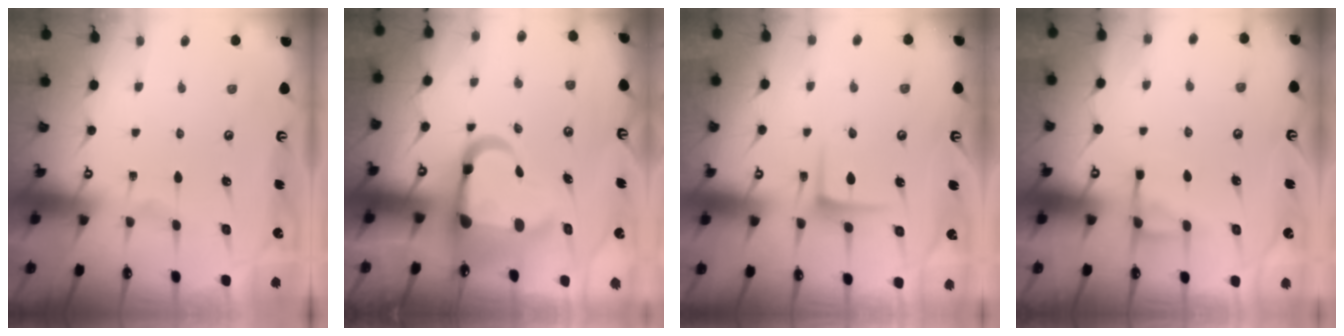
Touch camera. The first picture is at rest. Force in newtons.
{"total": 11.9, "press": 11.8, "slide": 1.7}
{"total": 6.6, "press": 6.6, "slide": 0.6}
{"total": 6.4, "press": 6.4, "slide": 0.6}